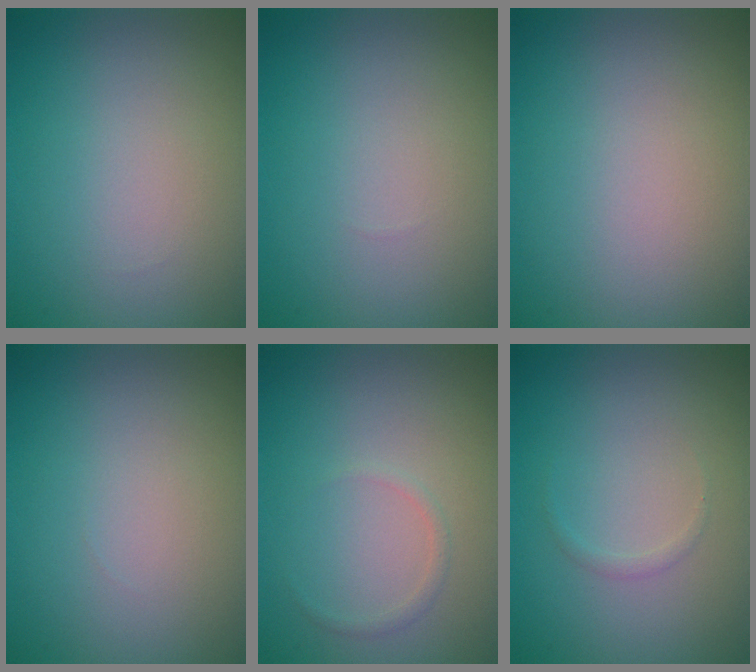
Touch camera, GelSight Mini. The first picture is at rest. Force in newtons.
{"total": 0.0}
{"total": 0.0}
{"total": 0.0}
{"total": 0.7, "press": 0.7, "slide": 0.0}
{"total": 0.5, "press": 0.5, "slide": 0.0}